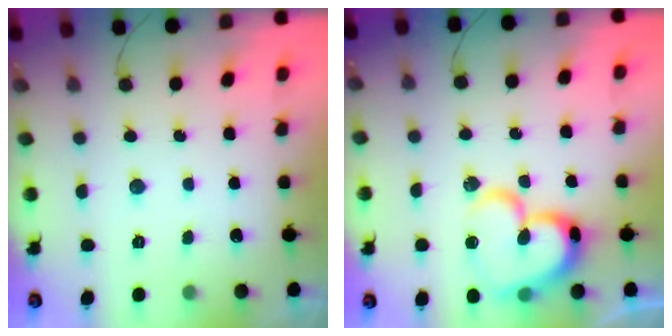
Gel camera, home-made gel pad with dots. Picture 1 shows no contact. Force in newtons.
{"total": 17.3, "press": 17.2, "slide": 1.5}